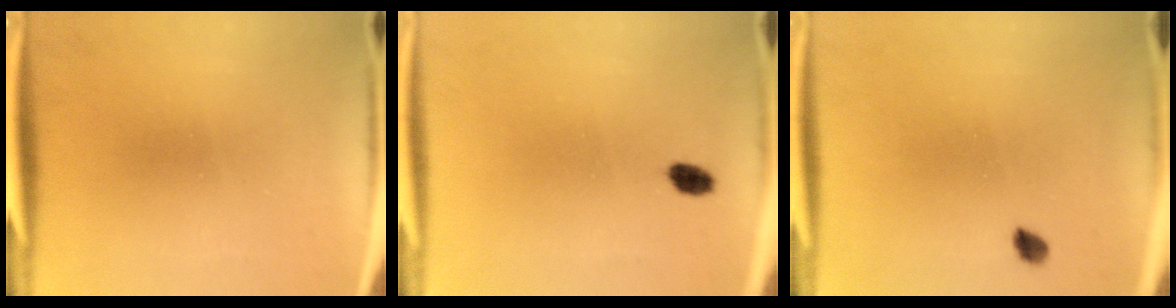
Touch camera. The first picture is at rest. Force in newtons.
{"total": 2.1}
{"total": 1.6}